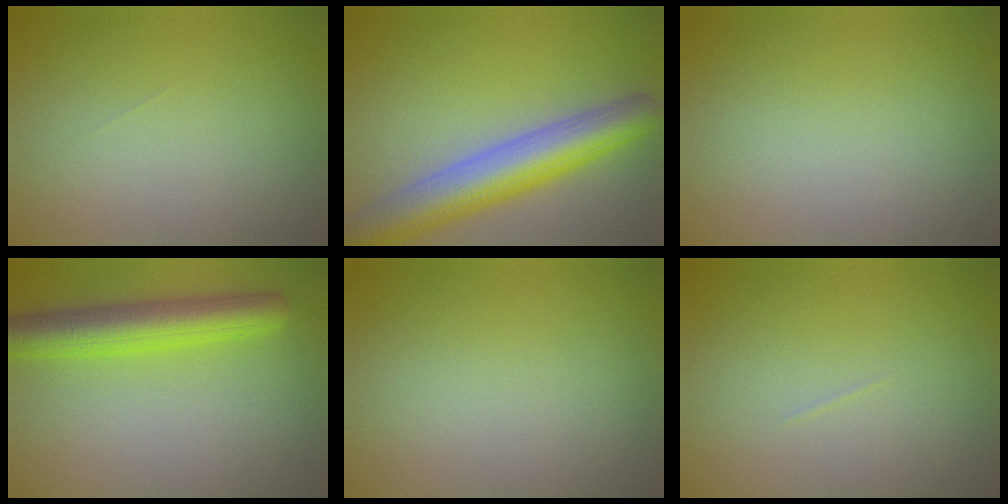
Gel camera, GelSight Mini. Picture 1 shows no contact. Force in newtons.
{"total": 7.8, "press": 7.8, "slide": 0.3}
{"total": 0.0}
{"total": 5.6, "press": 5.6, "slide": 0.2}
{"total": 0.0}
{"total": 0.0}